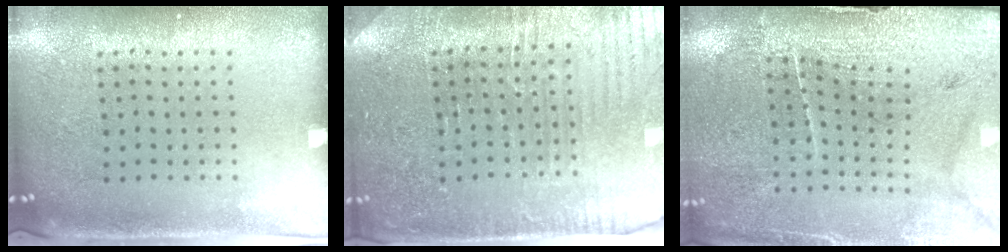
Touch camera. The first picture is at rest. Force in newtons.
{"total": 3.4, "press": 3.4, "slide": 0.5}
{"total": 3.3, "press": 3.3, "slide": 0.4}